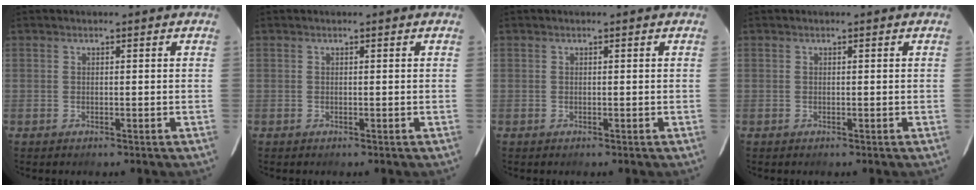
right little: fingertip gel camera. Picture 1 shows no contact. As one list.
[{"total": 0.0}, {"total": 0.0}, {"total": 0.0}]